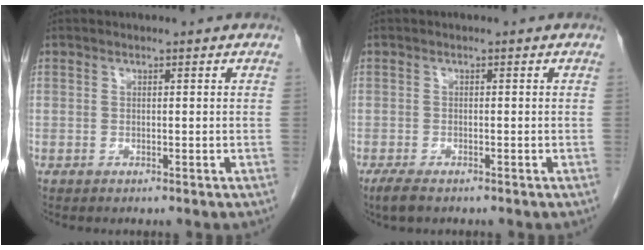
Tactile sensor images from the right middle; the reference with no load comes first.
{"total": 2.7, "force": [-1.9, 0.8, 1.7], "torque": [-0.039, -0.007, -0.030]}